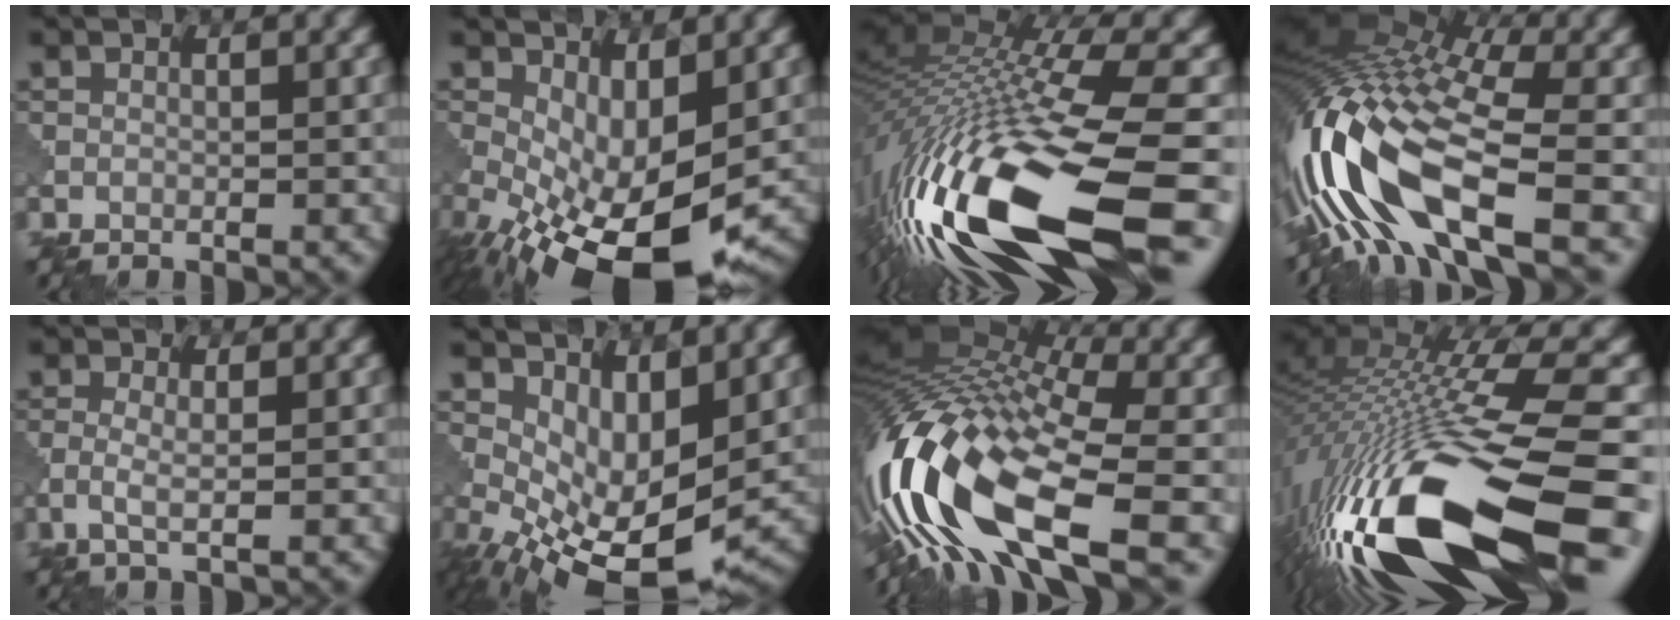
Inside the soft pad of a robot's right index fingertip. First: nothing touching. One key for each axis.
{"total": 11.1, "fx": -3.3, "fy": 4.9, "fz": 9.4, "tx": -0.178, "ty": -0.025, "tz": -0.041}
{"total": 18.6, "fx": -4.9, "fy": 6.1, "fz": 16.9, "tx": -0.340, "ty": -0.031, "tz": -0.069}
{"total": 15.5, "fx": -2.4, "fy": 6.1, "fz": 14.0, "tx": -0.291, "ty": 0.013, "tz": -0.040}
{"total": 1.7, "fx": -0.2, "fy": 0.3, "fz": 1.7, "tx": -0.039, "ty": 0.001, "tz": -0.008}
{"total": 8.3, "fx": -0.5, "fy": 4.1, "fz": 7.2, "tx": -0.135, "ty": -0.018, "tz": 0.002}
{"total": 15.8, "fx": -4.1, "fy": 6.8, "fz": 13.6, "tx": -0.285, "ty": 0.010, "tz": -0.080}
{"total": 18.3, "fx": -6.5, "fy": 6.5, "fz": 15.8, "tx": -0.318, "ty": -0.033, "tz": -0.092}